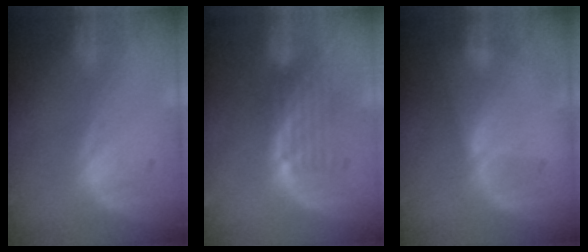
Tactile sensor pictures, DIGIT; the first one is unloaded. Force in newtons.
{"total": 5.0, "press": 4.3, "slide": 2.6}
{"total": 2.6, "press": 2.4, "slide": 0.9}